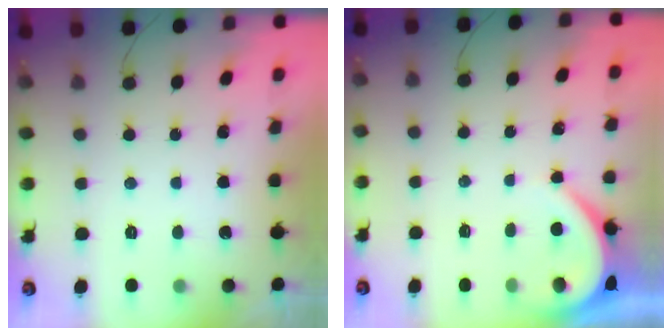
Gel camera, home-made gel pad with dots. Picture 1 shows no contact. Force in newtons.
{"total": 3.9, "press": 3.9, "slide": 0.6}